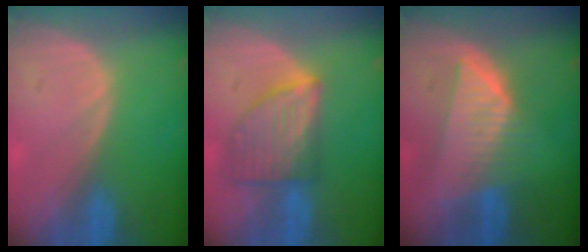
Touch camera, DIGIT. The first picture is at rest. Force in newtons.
{"total": 7.7, "press": 7.0, "slide": 3.2}
{"total": 7.9, "press": 7.2, "slide": 3.2}